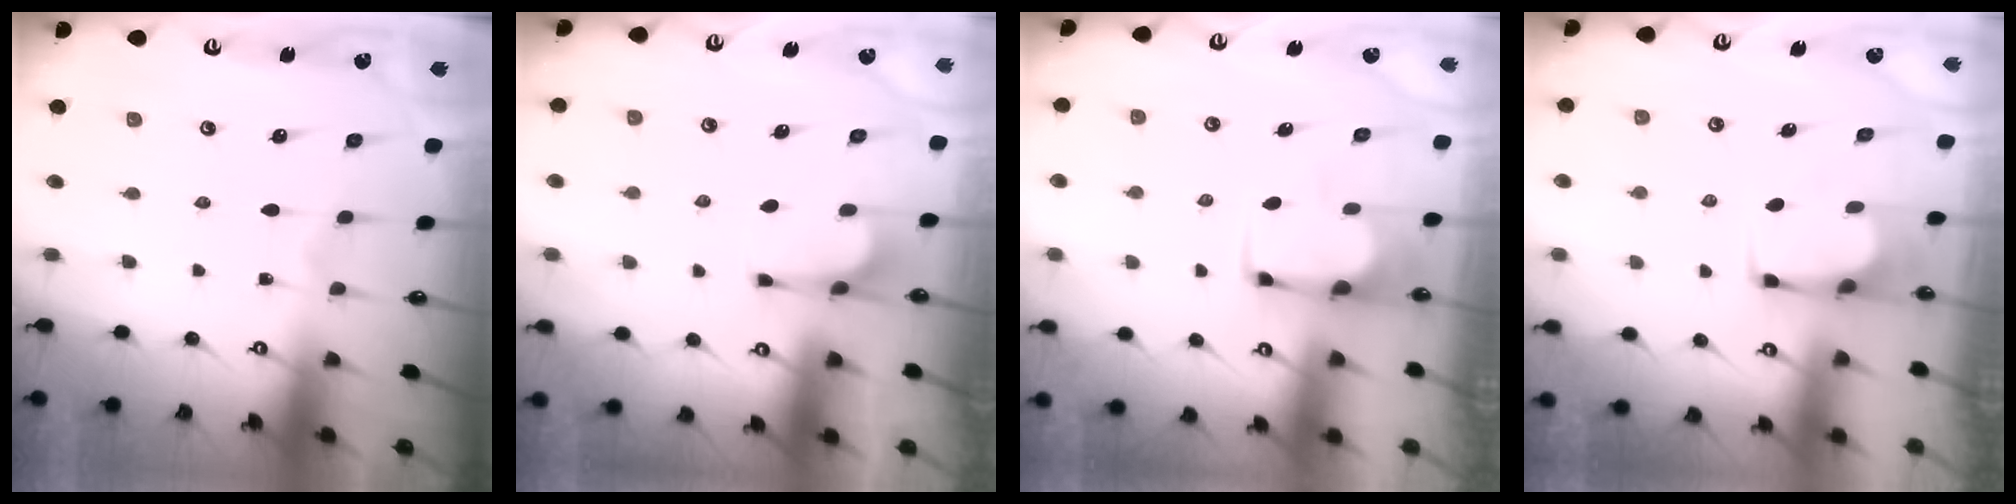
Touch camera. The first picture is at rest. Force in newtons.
{"total": 2.7, "press": 2.6, "slide": 0.5}
{"total": 1.6, "press": 1.5, "slide": 0.7}
{"total": 2.3, "press": 2.3, "slide": 0.4}